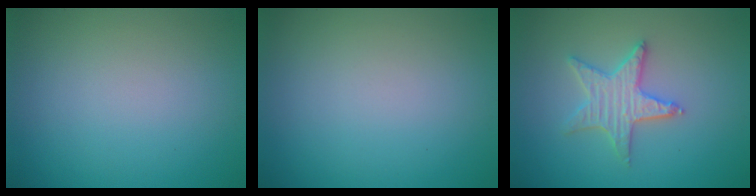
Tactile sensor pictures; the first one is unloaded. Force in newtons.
{"total": 0.0}
{"total": 3.6, "press": 3.5, "slide": 0.7}